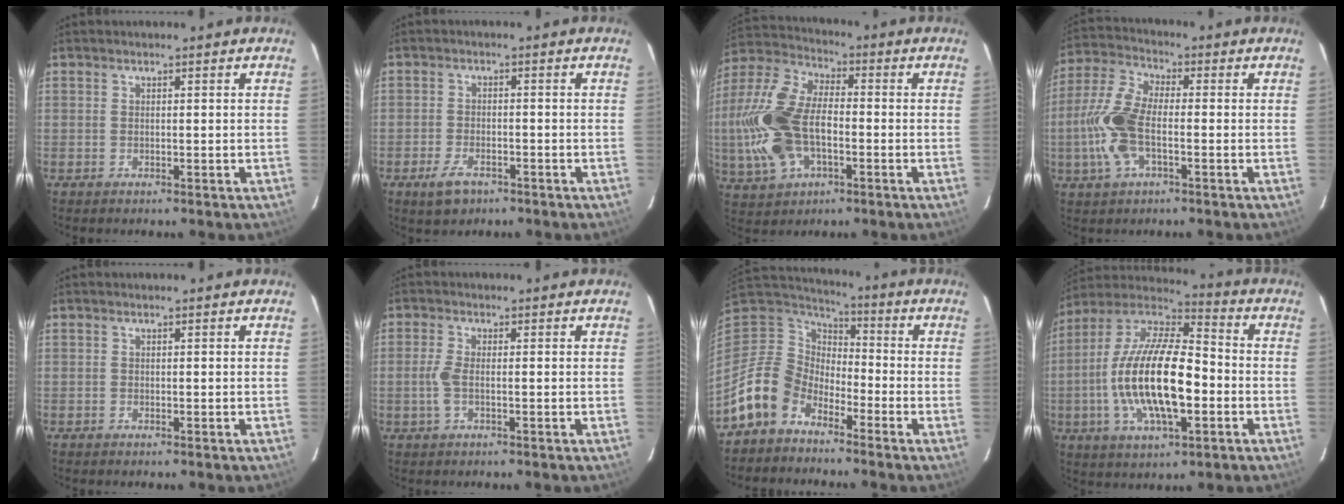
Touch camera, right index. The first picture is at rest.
{"total": 4.9, "force": [-3.1, 2.6, 2.8], "torque": [-0.070, -0.004, -0.052]}
{"total": 18.4, "force": [-3.0, 10.5, 14.8], "torque": [-0.340, 0.009, -0.053]}
{"total": 11.6, "force": [-2.4, 5.2, 10.1], "torque": [-0.231, 0.009, -0.054]}
{"total": 0.0}
{"total": 3.3, "force": [-0.7, 1.1, 3.1], "torque": [-0.072, 0.001, -0.016]}
{"total": 11.7, "force": [-8.2, 7.3, 3.9], "torque": [-0.098, 0.021, -0.163]}
{"total": 20.8, "force": [-3.8, 7.9, 18.9], "torque": [-0.371, -0.006, -0.076]}